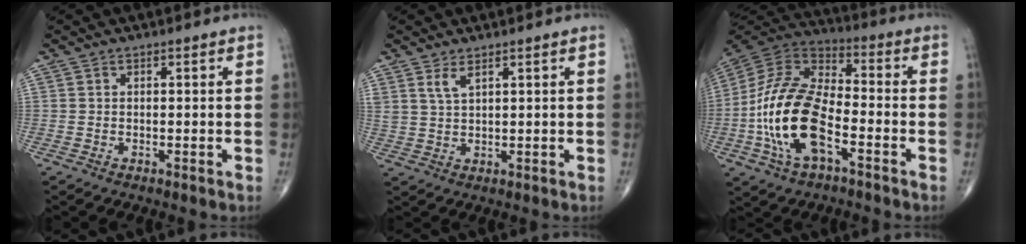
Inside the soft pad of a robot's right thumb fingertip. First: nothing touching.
{"total": 2.9, "force": [1.9, 1.0, 2.0], "torque": [-0.040, -0.011, 0.043]}
{"total": 18.9, "force": [-5.5, 9.3, 15.5], "torque": [-0.309, 0.031, -0.105]}